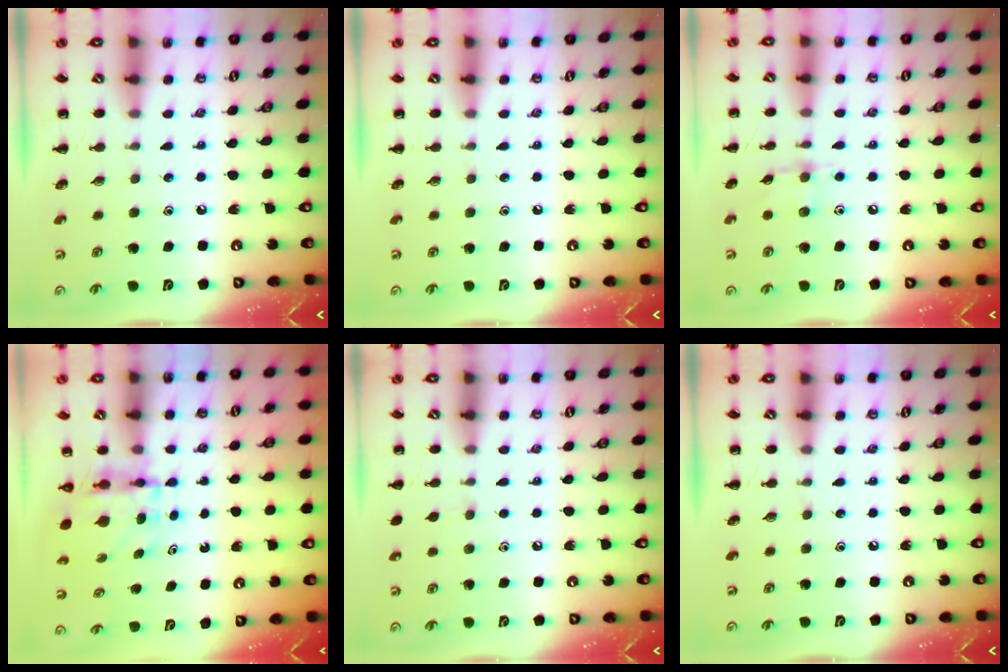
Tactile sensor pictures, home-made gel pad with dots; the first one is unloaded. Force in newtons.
{"total": 0.0}
{"total": 4.8, "press": 4.6, "slide": 1.4}
{"total": 3.9, "press": 3.9, "slide": 0.3}
{"total": 2.5, "press": 2.2, "slide": 1.2}
{"total": 0.0}